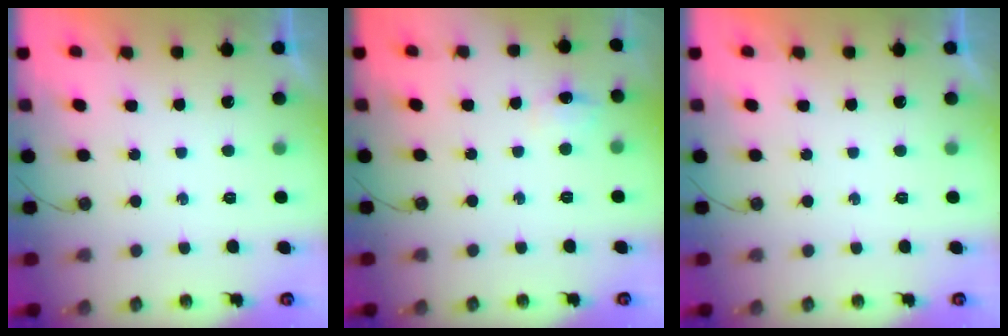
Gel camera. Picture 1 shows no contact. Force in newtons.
{"total": 6.9, "press": 6.8, "slide": 1.0}
{"total": 0.0}